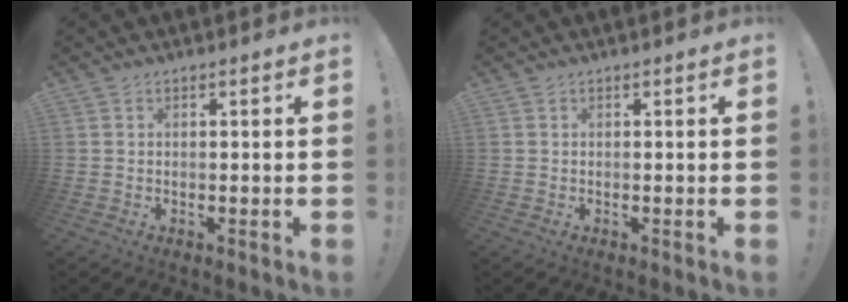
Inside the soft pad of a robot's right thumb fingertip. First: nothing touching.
{"total": 0.0}